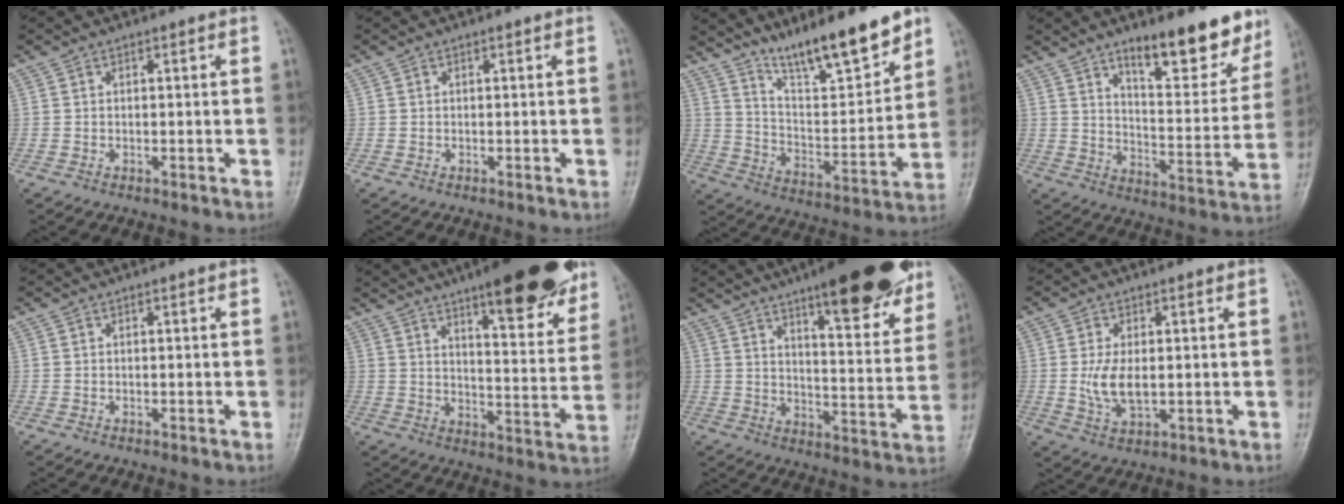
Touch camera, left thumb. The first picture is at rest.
{"total": 0.0}
{"total": 15.6, "force": [12.2, 2.8, 9.4], "torque": [-0.126, -0.079, 0.216]}
{"total": 16.2, "force": [11.4, 5.1, 10.3], "torque": [-0.094, -0.080, 0.174]}
{"total": 0.0}
{"total": 21.9, "force": [14.3, 6.0, 15.5], "torque": [-0.173, -0.058, 0.198]}
{"total": 22.5, "force": [14.7, 5.9, 16.0], "torque": [-0.185, -0.059, 0.208]}
{"total": 5.9, "force": [0.1, 3.1, 5.0], "torque": [-0.100, -0.014, 0.007]}